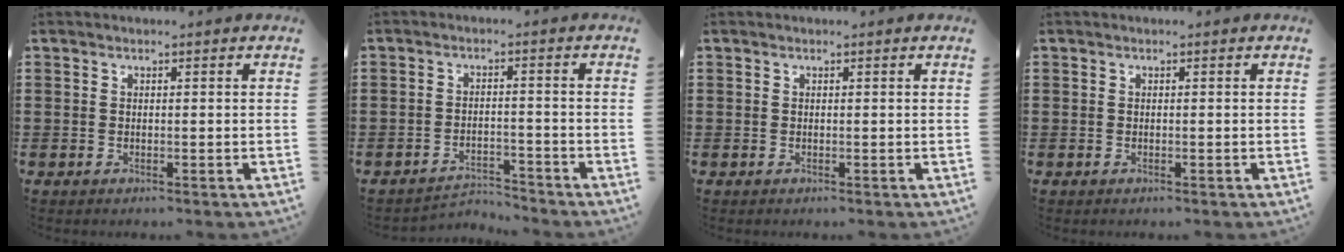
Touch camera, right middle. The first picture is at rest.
{"total": 2.9, "force": [-2.9, 0.3, 0.4], "torque": [-0.012, 0.003, -0.062]}
{"total": 0.0}
{"total": 0.0}